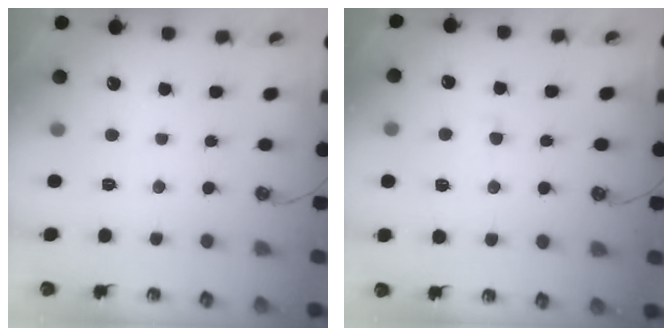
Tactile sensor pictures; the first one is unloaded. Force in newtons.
{"total": 1.8, "press": 1.4, "slide": 1.1}